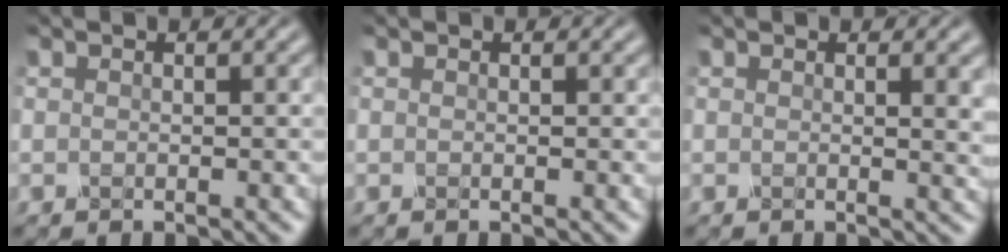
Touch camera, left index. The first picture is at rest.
{"total": 0.0}
{"total": 1.8, "force": [0.7, 0.4, 1.6], "torque": [-0.017, -0.005, 0.012]}